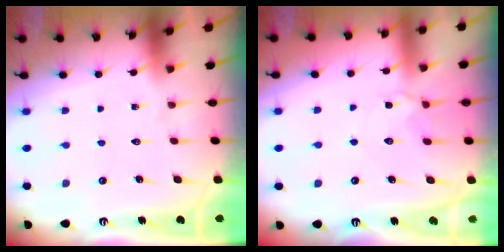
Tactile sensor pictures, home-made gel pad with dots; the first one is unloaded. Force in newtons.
{"total": 4.6, "press": 4.6, "slide": 0.6}